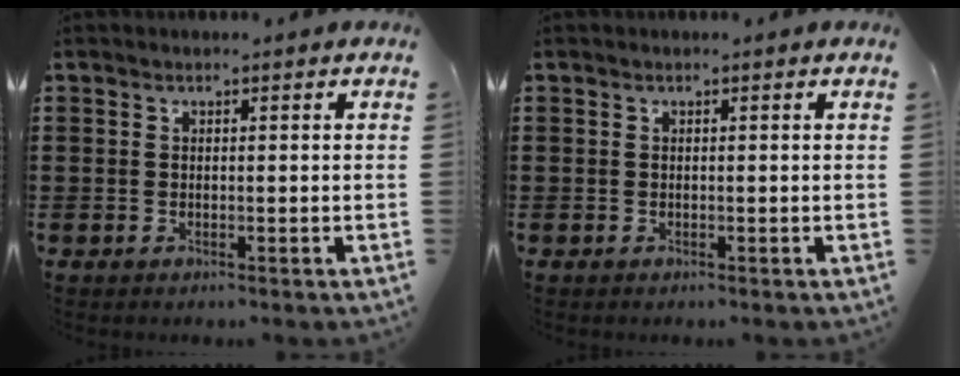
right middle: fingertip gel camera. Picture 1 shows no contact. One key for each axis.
{"total": 0.0}